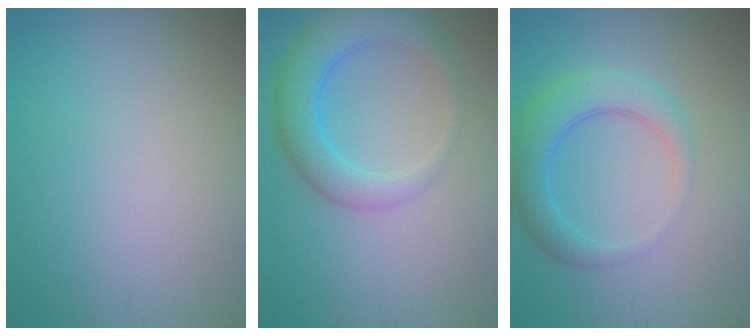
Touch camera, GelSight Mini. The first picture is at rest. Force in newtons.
{"total": 4.9, "press": 4.9, "slide": 0.2}
{"total": 4.3, "press": 4.3, "slide": 0.2}